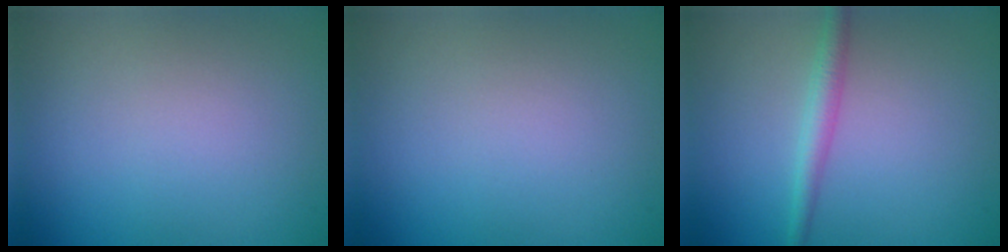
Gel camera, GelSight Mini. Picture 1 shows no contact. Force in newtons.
{"total": 0.0}
{"total": 2.1, "press": 2.1, "slide": 0.0}